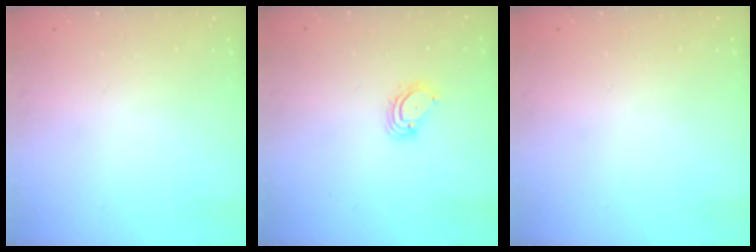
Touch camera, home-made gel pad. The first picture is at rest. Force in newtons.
{"total": 4.3, "press": 4.3, "slide": 0.4}
{"total": 0.0}